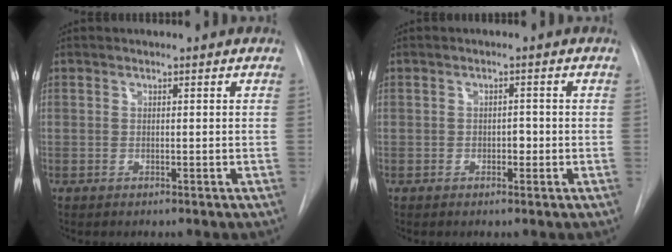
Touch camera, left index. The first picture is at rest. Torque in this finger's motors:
{"motor_torque": [0.04, 0.01, -0.03, 0.00]}